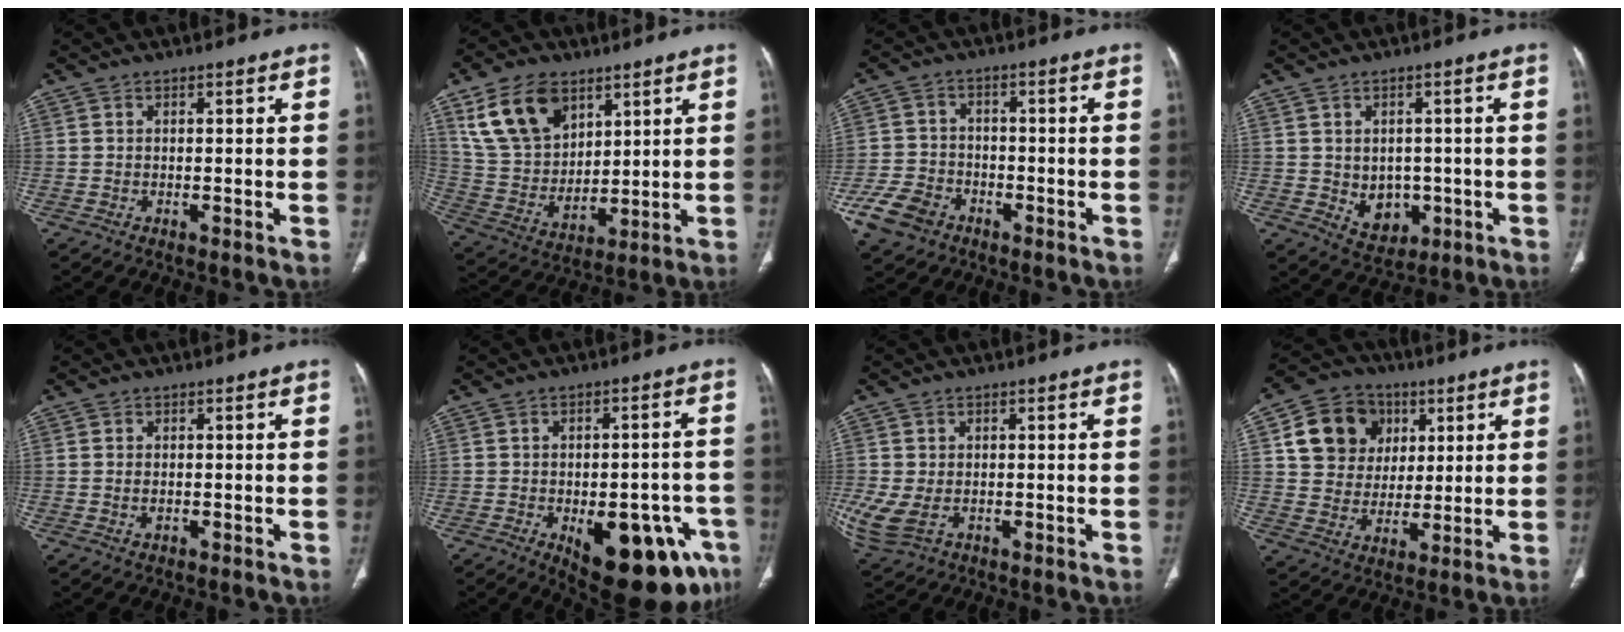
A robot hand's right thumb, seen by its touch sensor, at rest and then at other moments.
{"total": 15.7, "force": [8.5, 9.9, 8.7], "torque": [-0.138, -0.032, 0.178]}
{"total": 8.2, "force": [-4.4, 5.9, 3.6], "torque": [-0.067, 0.022, -0.079]}
{"total": 6.4, "force": [-0.9, 5.1, 3.7], "torque": [-0.028, 0.001, 0.006]}
{"total": 1.2, "force": [-0.2, 0.7, 0.9], "torque": [-0.021, 0.002, -0.003]}
{"total": 19.4, "force": [-8.2, 8.8, 15.2], "torque": [-0.144, 0.022, -0.090]}
{"total": 7.3, "force": [-1.3, 5.0, 5.2], "torque": [-0.137, -0.007, -0.013]}
{"total": 14.1, "force": [4.7, 12.0, 5.7], "torque": [-0.073, 0.001, 0.085]}